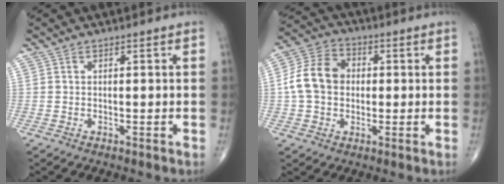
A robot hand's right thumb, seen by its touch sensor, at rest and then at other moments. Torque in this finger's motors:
{"motor_torque": [1.23, 1.10, 0.78, -0.15, 0.07]}